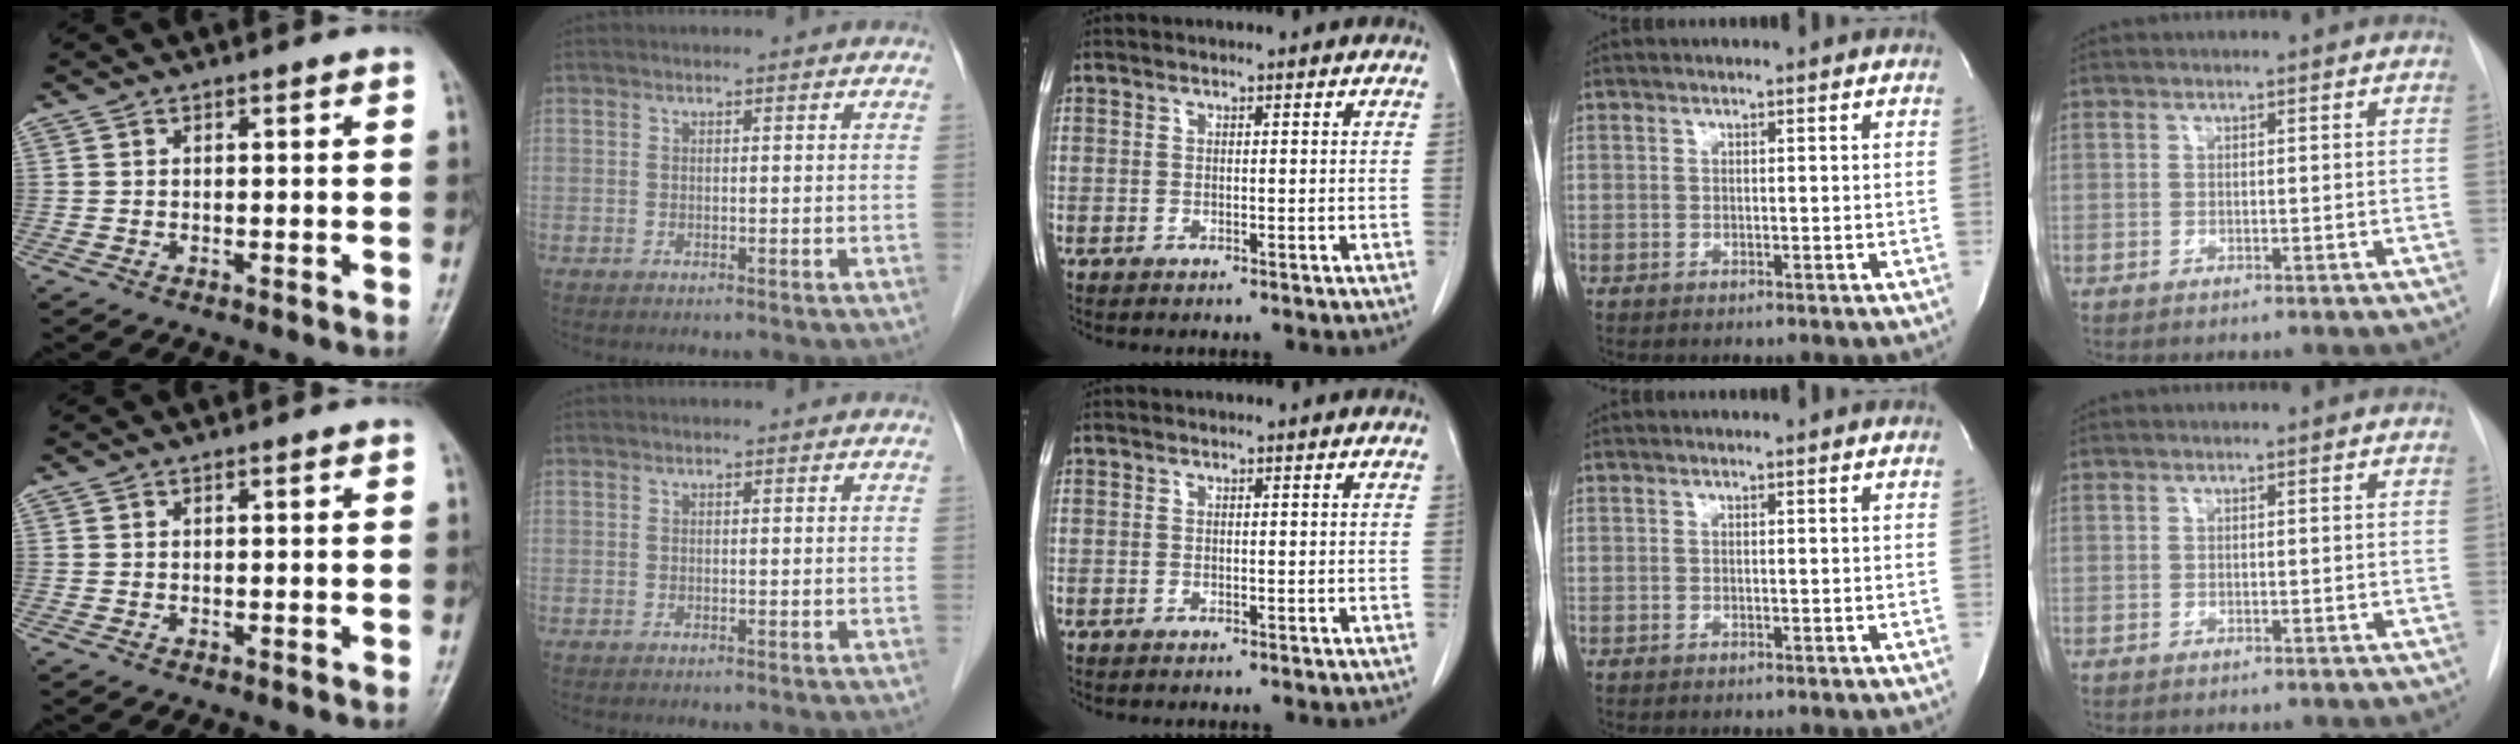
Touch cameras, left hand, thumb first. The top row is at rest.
{}